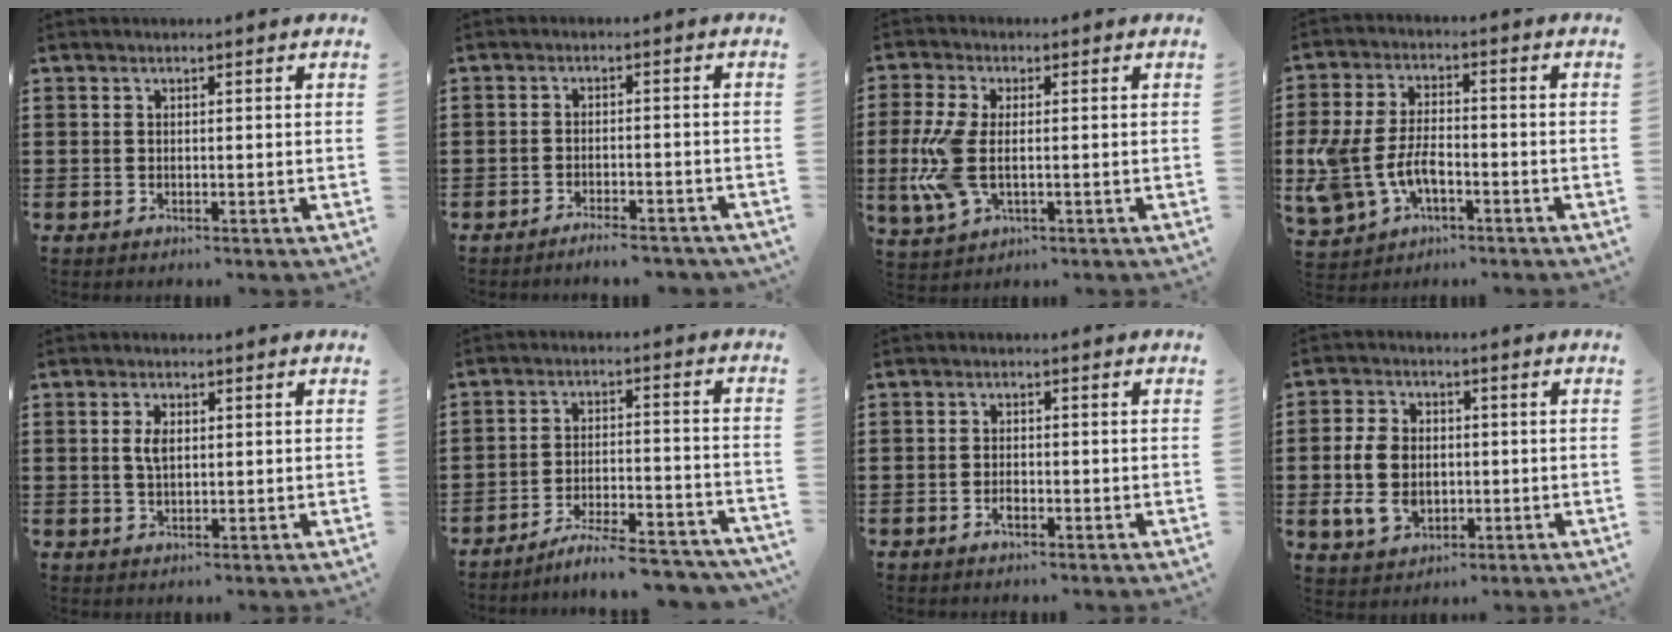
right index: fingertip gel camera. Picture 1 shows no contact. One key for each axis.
{"total": 2.9, "fx": -2.8, "fy": 0.1, "fz": 0.8, "tx": -0.015, "ty": 0.002, "tz": -0.057}
{"total": 8.1, "fx": -0.7, "fy": 3.9, "fz": 7.1, "tx": -0.172, "ty": -0.012, "tz": -0.014}
{"total": 8.2, "fx": -2.4, "fy": 4.9, "fz": 6.1, "tx": -0.154, "ty": 0.002, "tz": -0.051}
{"total": 2.8, "fx": 0.5, "fy": 1.3, "fz": 2.4, "tx": -0.051, "ty": 0.007, "tz": 0.008}
{"total": 6.7, "fx": -6.2, "fy": 0.2, "fz": 2.6, "tx": -0.036, "ty": 0.005, "tz": -0.116}
{"total": 1.4, "fx": -0.7, "fy": 0.7, "fz": 1.0, "tx": -0.020, "ty": -0.002, "tz": -0.013}
{"total": 7.6, "fx": -0.7, "fy": 5.8, "fz": 4.8, "tx": -0.131, "ty": 0.005, "tz": -0.020}